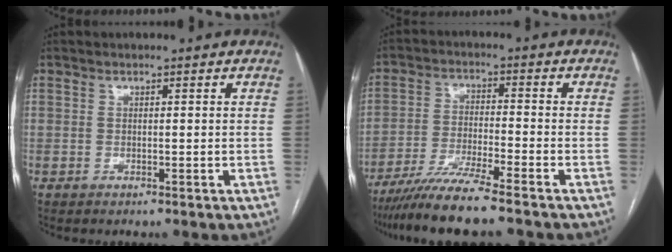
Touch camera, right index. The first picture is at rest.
{"total": 9.4, "force": [-7.8, -0.8, 5.2], "torque": [-0.087, -0.030, -0.140]}